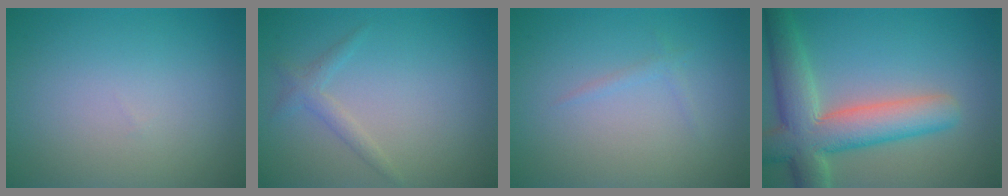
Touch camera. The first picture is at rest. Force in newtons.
{"total": 1.4, "press": 1.4, "slide": 0.1}
{"total": 0.8, "press": 0.8, "slide": 0.0}
{"total": 8.1, "press": 8.1, "slide": 0.6}